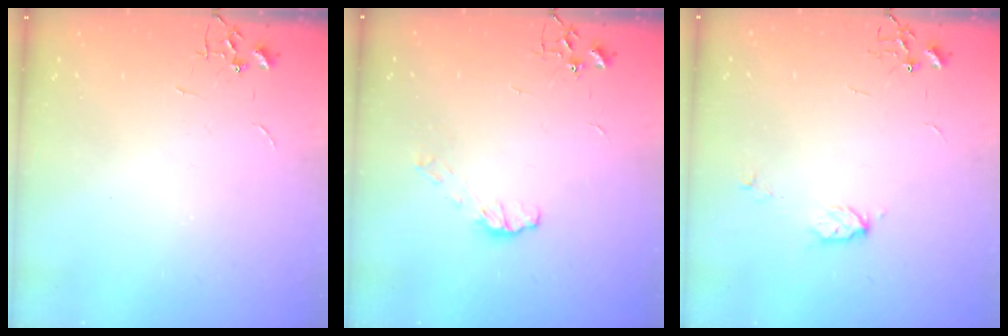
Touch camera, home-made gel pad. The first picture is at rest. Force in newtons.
{"total": 5.4, "press": 5.4, "slide": 0.4}
{"total": 5.6, "press": 5.6, "slide": 0.7}